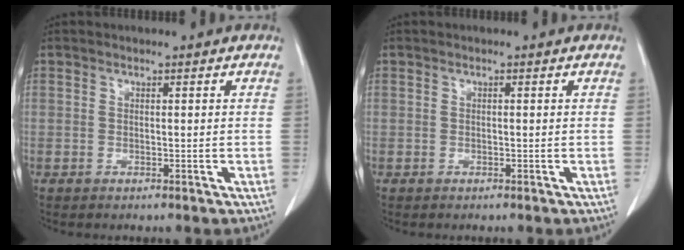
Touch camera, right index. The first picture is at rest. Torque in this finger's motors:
{"motor_torque": [0.17, -0.11, 0.06, 0.00]}